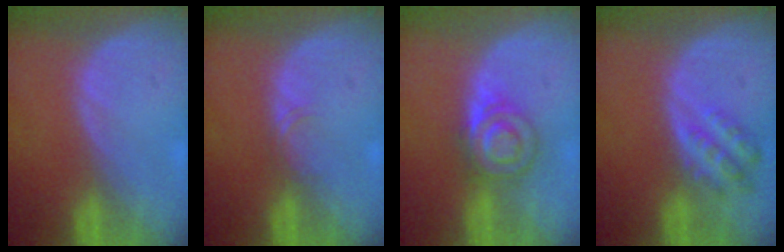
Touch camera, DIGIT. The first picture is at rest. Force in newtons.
{"total": 1.1, "press": 1.1, "slide": 0.1}
{"total": 6.0, "press": 5.5, "slide": 2.2}
{"total": 4.8, "press": 4.8, "slide": 0.5}